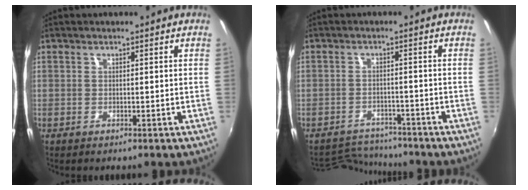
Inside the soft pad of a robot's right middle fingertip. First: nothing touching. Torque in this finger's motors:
{"motor_torque": [-0.60, -0.36, -0.22, -0.06]}